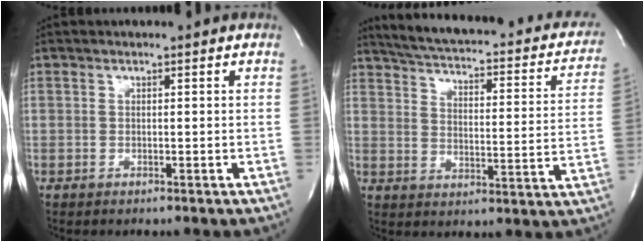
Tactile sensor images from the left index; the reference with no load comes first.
{"total": 23.4, "force": [18.8, 6.8, 12.2], "torque": [-0.170, -0.001, 0.221]}